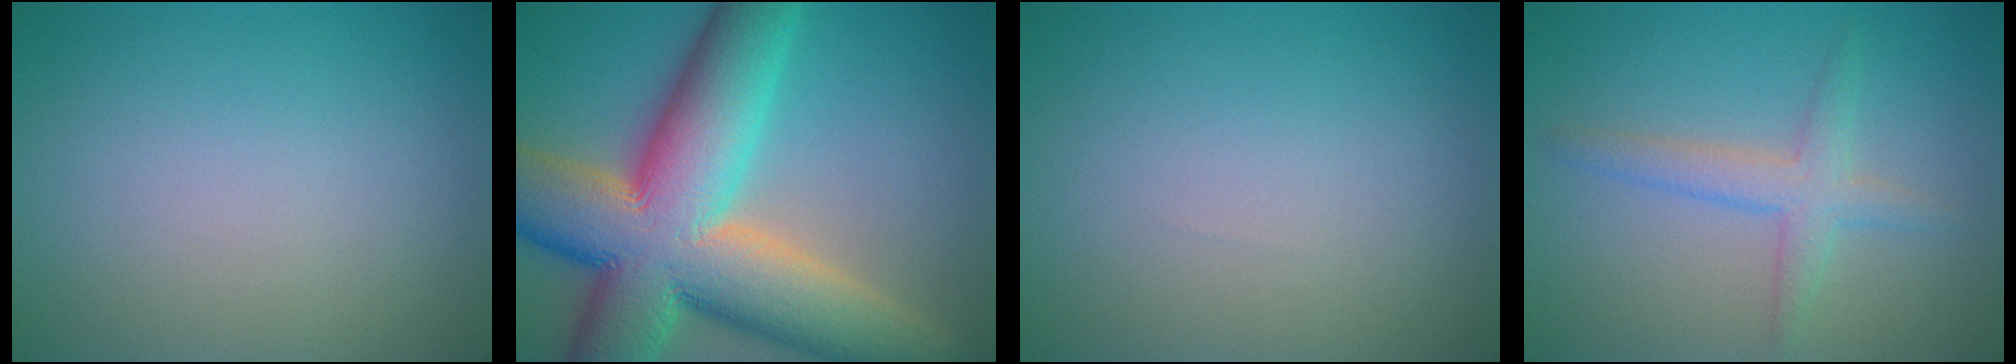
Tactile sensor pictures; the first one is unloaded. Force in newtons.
{"total": 17.3, "press": 17.3, "slide": 0.9}
{"total": 0.0}
{"total": 2.8, "press": 2.7, "slide": 0.2}